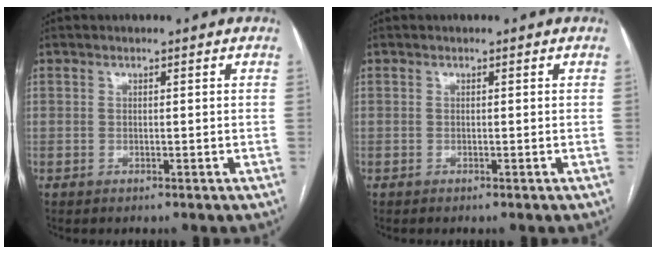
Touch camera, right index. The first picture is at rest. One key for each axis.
{"total": 0.0}